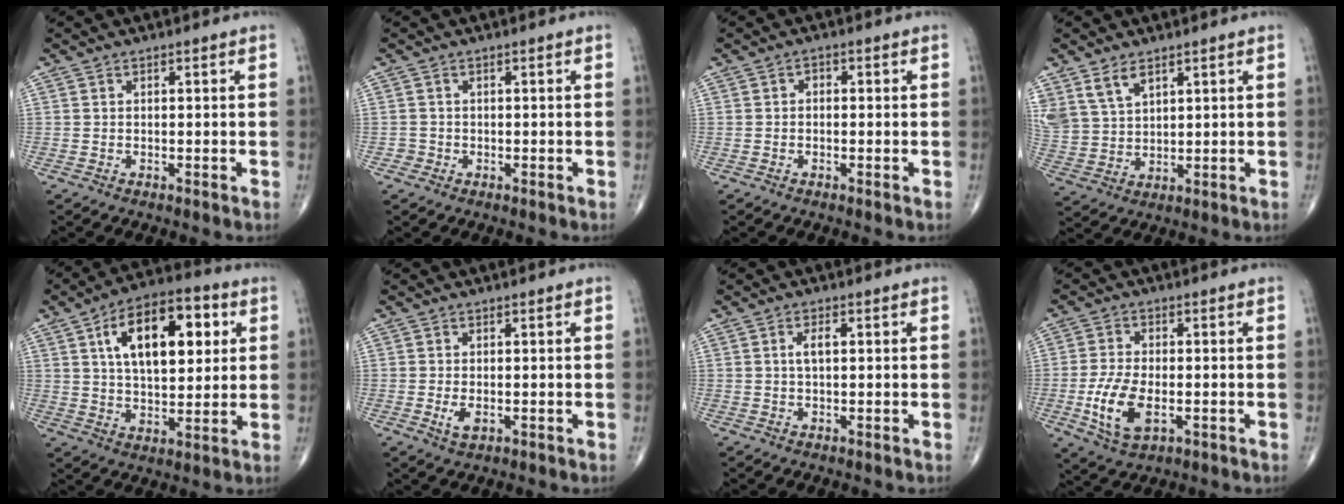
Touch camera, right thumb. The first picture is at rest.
{"total": 1.2, "force": [-0.5, 1.1, -0.2], "torque": [0.011, 0.007, -0.014]}
{"total": 1.3, "force": [-0.1, 0.9, 0.8], "torque": [-0.003, 0.006, -0.008]}
{"total": 7.8, "force": [4.8, 4.5, 4.1], "torque": [-0.073, -0.014, 0.109]}
{"total": 17.8, "force": [5.4, 9.1, 14.4], "torque": [-0.198, 0.003, 0.085]}
{"total": 2.6, "force": [-0.6, 1.4, 2.1], "torque": [-0.041, -0.005, -0.009]}
{"total": 2.5, "force": [0.4, 1.1, 2.2], "torque": [-0.045, 0.005, 0.006]}
{"total": 9.3, "force": [-2.3, 4.8, 7.6], "torque": [-0.153, -0.001, -0.038]}